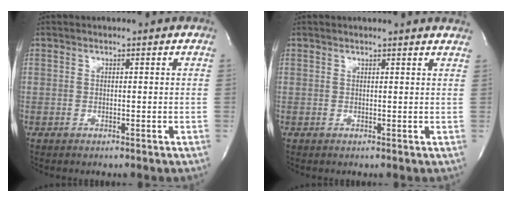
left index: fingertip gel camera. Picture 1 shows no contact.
{"total": 5.3, "force": [5.1, -0.1, 1.5], "torque": [-0.018, 0.001, 0.035]}